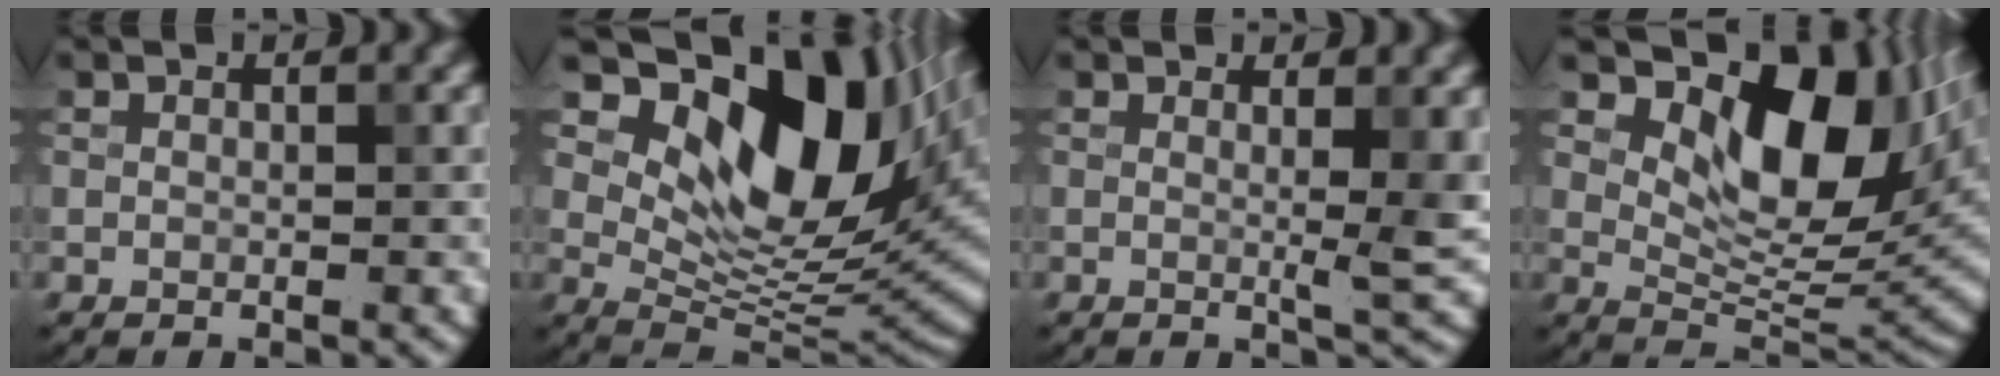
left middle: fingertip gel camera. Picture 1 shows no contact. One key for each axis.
{"total": 13.6, "fx": 6.6, "fy": 6.9, "fz": 9.7, "tx": -0.151, "ty": 0.002, "tz": 0.121}
{"total": 2.8, "fx": 0.6, "fy": 0.2, "fz": 2.7, "tx": -0.035, "ty": -0.005, "tz": 0.008}
{"total": 10.6, "fx": 4.7, "fy": 5.4, "fz": 7.9, "tx": -0.117, "ty": -0.008, "tz": 0.084}